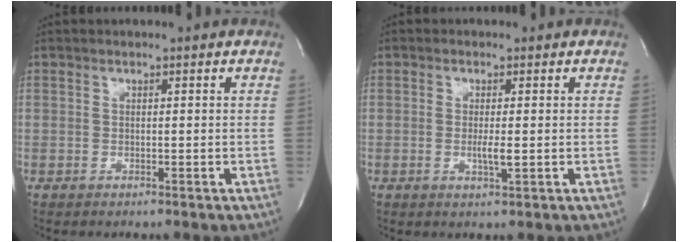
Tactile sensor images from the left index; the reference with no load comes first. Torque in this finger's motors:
{"motor_torque": [0.35, -0.07, 0.11, 0.03]}